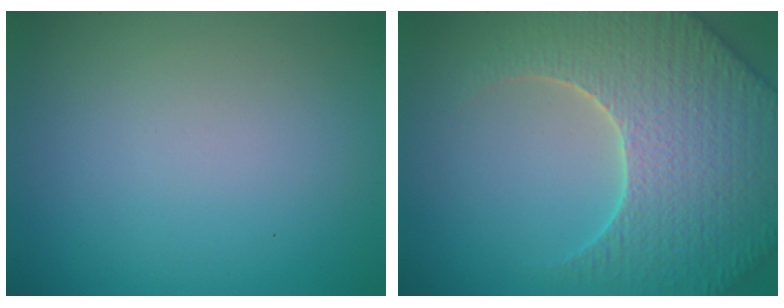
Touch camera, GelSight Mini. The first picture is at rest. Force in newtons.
{"total": 7.7, "press": 7.4, "slide": 2.0}